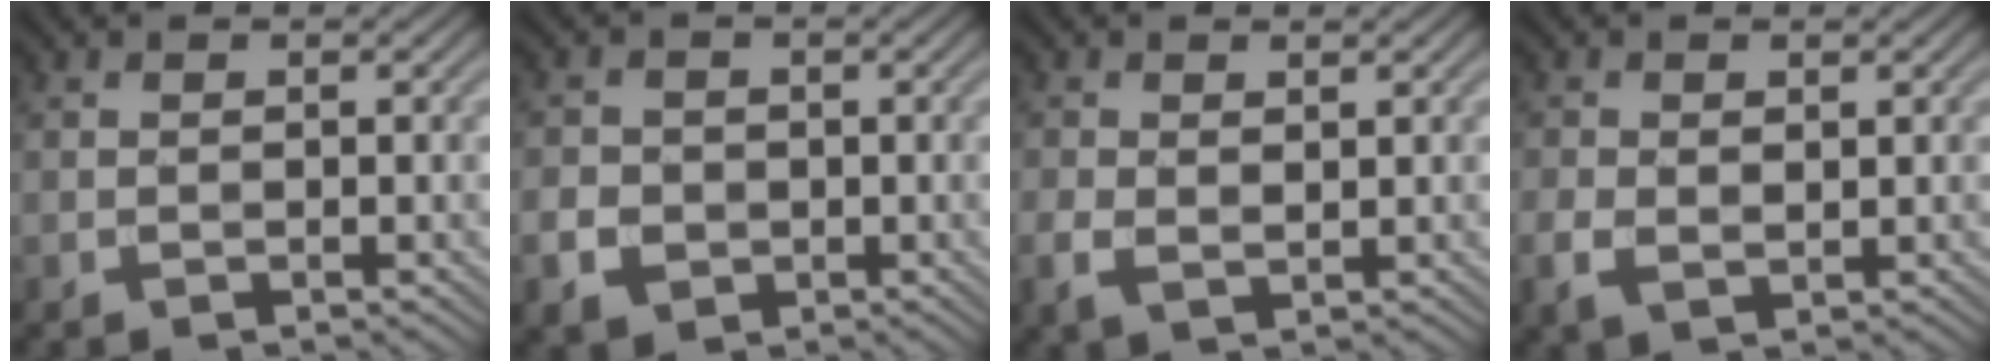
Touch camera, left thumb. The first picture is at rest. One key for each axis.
{"total": 3.7, "fx": -1.1, "fy": 3.2, "fz": 1.6, "tx": -0.040, "ty": -0.006, "tz": -0.025}
{"total": 2.5, "fx": 0.2, "fy": 1.4, "fz": 2.1, "tx": -0.049, "ty": -0.005, "tz": 0.007}
{"total": 2.7, "fx": -0.2, "fy": 1.7, "fz": 2.1, "tx": -0.049, "ty": -0.006, "tz": -0.001}